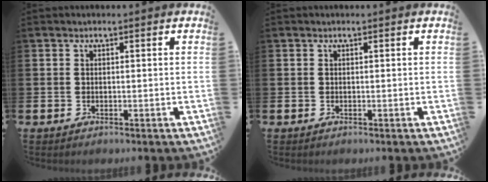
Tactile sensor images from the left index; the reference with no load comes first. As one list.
[{"total": 0.0}]